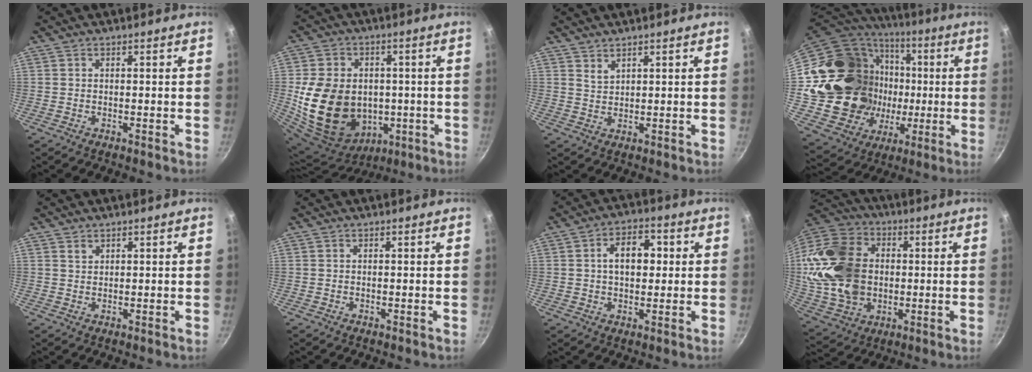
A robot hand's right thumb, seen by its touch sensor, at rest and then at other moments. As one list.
[{"total": 21.5, "force": [-1.4, 17.1, 13.0], "torque": [-0.235, 0.013, -0.002]}, {"total": 2.0, "force": [1.6, 0.8, 0.8], "torque": [-0.012, -0.010, 0.034]}, {"total": 26.6, "force": [-0.2, 22.4, 14.4], "torque": [-0.247, 0.031, 0.018]}, {"total": 1.2, "force": [0.8, 0.7, 0.4], "torque": [-0.003, -0.002, 0.015]}, {"total": 0.0}, {"total": 8.3, "force": [1.3, 5.4, 6.2], "torque": [-0.067, 0.016, 0.012]}, {"total": 22.4, "force": [1.2, 16.9, 14.6], "torque": [-0.265, 0.021, 0.031]}]